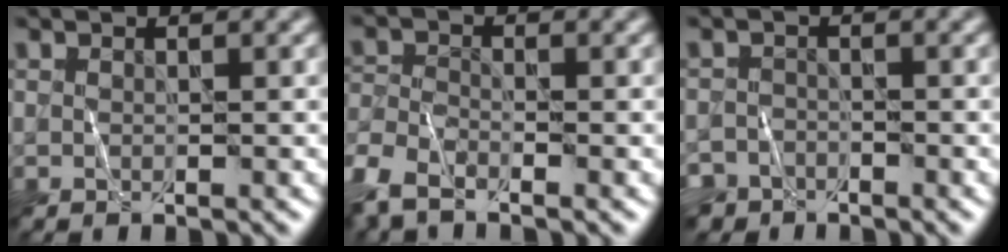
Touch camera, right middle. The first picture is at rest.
{"total": 4.8, "force": [-3.5, 1.9, 2.6], "torque": [-0.060, -0.010, -0.085]}
{"total": 3.4, "force": [-2.8, 1.9, 0.1], "torque": [0.011, -0.001, -0.047]}